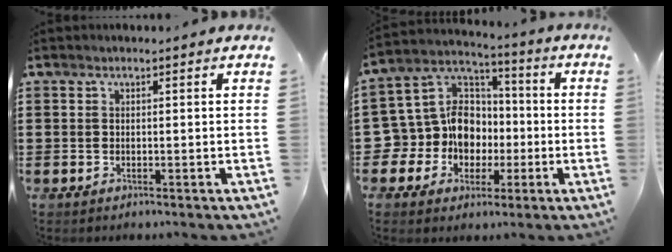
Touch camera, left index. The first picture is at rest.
{"total": 11.1, "force": [-2.3, 10.2, 3.8], "torque": [-0.117, 0.014, -0.037]}